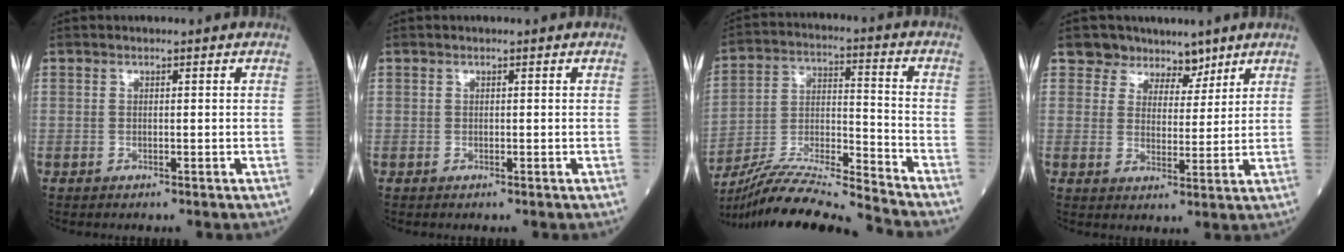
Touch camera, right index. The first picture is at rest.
{"total": 0.0}
{"total": 16.5, "force": [-15.6, -1.9, 5.2], "torque": [-0.092, 0.004, -0.276]}
{"total": 5.9, "force": [4.6, 3.6, 0.6], "torque": [0.004, 0.005, 0.075]}